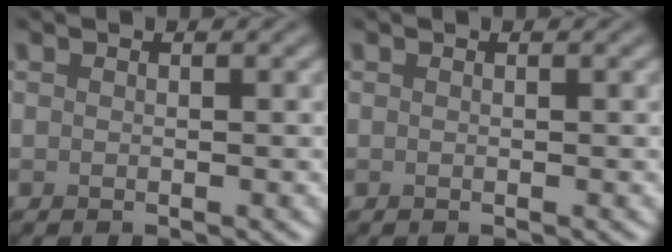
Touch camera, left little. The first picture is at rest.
{"total": 0.0}